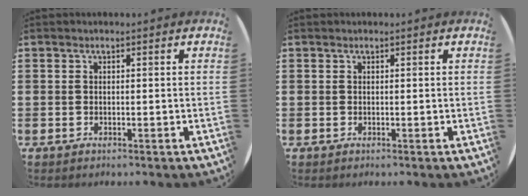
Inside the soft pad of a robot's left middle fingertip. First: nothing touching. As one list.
[{"total": 0.0}]